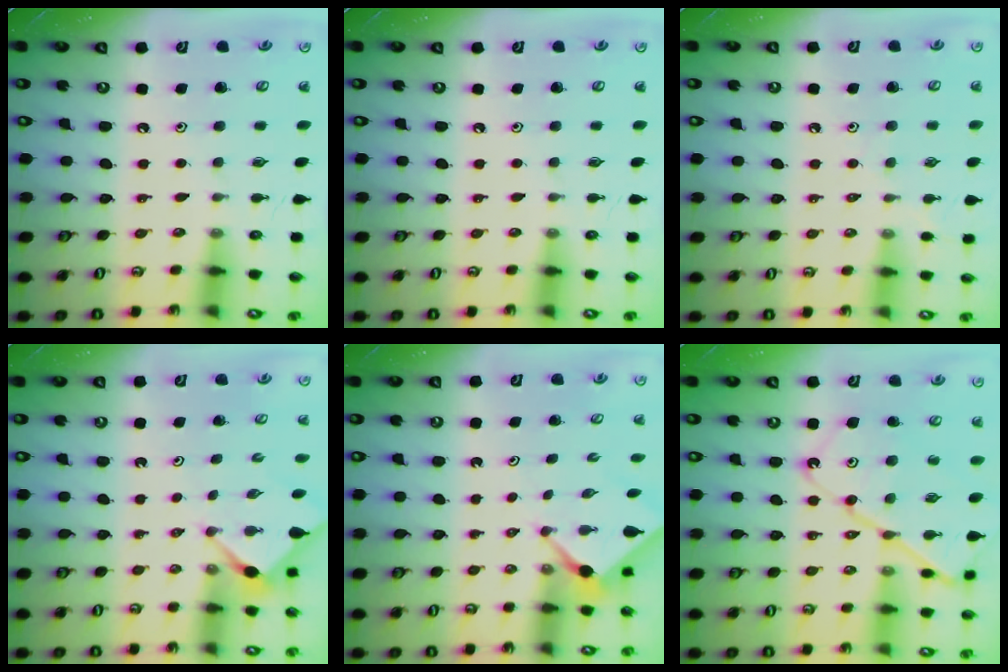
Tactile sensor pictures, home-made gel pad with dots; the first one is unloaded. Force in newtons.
{"total": 0.0}
{"total": 2.4, "press": 2.4, "slide": 0.4}
{"total": 2.9, "press": 2.9, "slide": 0.4}
{"total": 2.5, "press": 2.5, "slide": 0.3}
{"total": 15.5, "press": 15.4, "slide": 1.5}